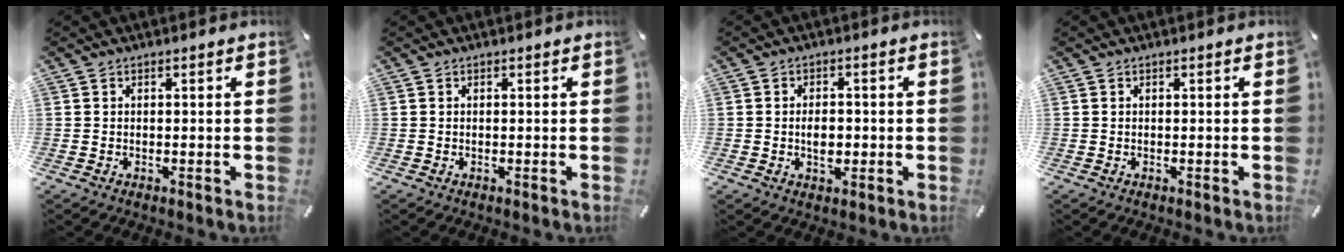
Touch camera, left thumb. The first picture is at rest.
{"total": 0.0}
{"total": 4.2, "force": [-0.6, 2.8, 3.1], "torque": [-0.048, 0.003, -0.011]}
{"total": 0.0}